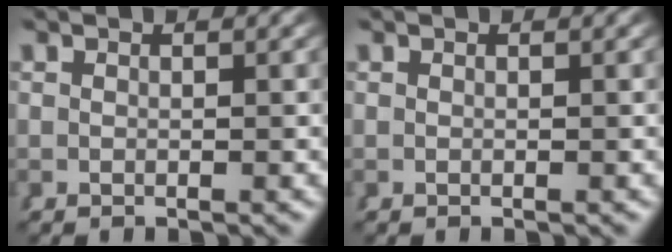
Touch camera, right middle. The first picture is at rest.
{"total": 0.0}